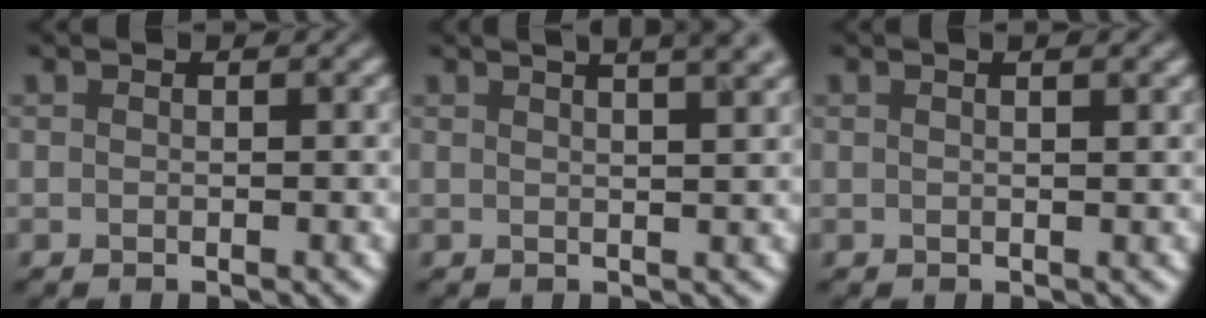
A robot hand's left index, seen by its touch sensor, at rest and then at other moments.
{"total": 8.6, "force": [5.2, 3.8, 5.7], "torque": [-0.012, 0.059, 0.024]}
{"total": 2.9, "force": [1.8, 1.2, 2.0], "torque": [-0.008, 0.008, -0.001]}